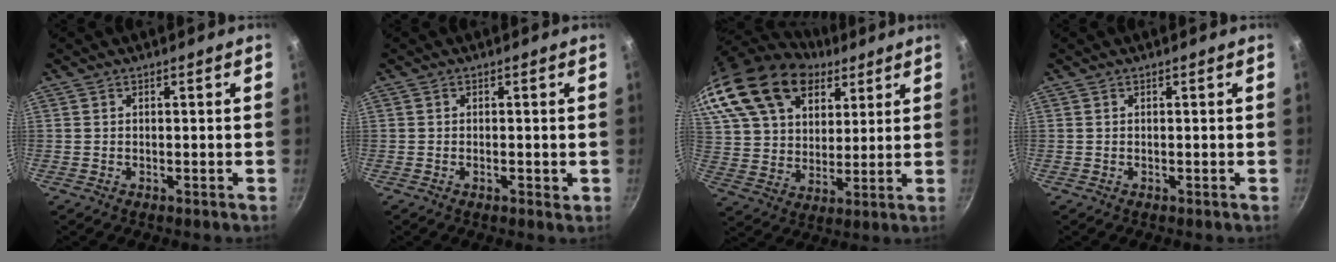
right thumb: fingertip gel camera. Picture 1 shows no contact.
{"total": 1.6, "force": [-0.5, 0.7, 1.4], "torque": [-0.021, -0.001, -0.008]}
{"total": 25.0, "force": [14.9, 15.3, 12.9], "torque": [-0.250, -0.004, 0.280]}
{"total": 0.0}